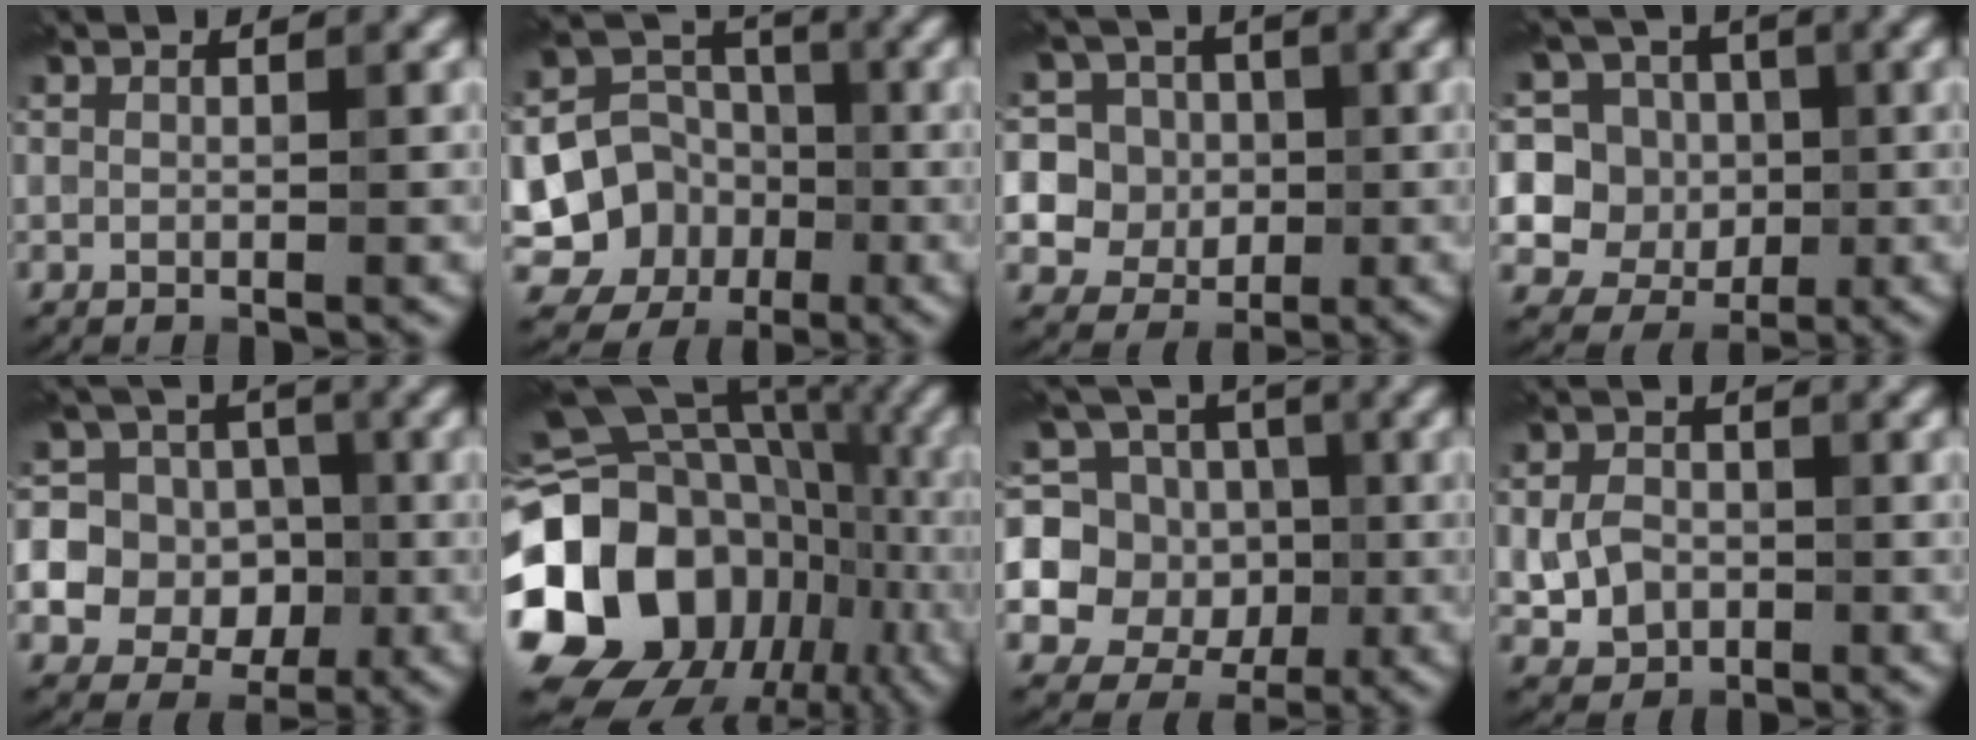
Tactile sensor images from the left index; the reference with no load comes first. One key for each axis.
{"total": 10.5, "fx": -3.2, "fy": 9.4, "fz": 3.2, "tx": -0.052, "ty": -0.013, "tz": -0.071}
{"total": 8.7, "fx": 1.6, "fy": 8.0, "fz": 3.1, "tx": -0.075, "ty": 0.025, "tz": 0.017}
{"total": 8.0, "fx": 0.8, "fy": 7.4, "fz": 2.8, "tx": -0.051, "ty": 0.017, "tz": -0.018}
{"total": 15.8, "fx": -1.8, "fy": 15.2, "fz": 3.8, "tx": -0.135, "ty": 0.002, "tz": -0.045}
{"total": 17.5, "fx": -4.1, "fy": 14.1, "fz": 9.4, "tx": -0.208, "ty": 0.005, "tz": -0.079}
{"total": 11.4, "fx": 0.1, "fy": 10.8, "fz": 3.7, "tx": -0.121, "ty": 0.029, "tz": -0.016}
{"total": 3.3, "fx": -0.7, "fy": 2.7, "fz": 1.8, "tx": -0.033, "ty": 0.000, "tz": -0.016}